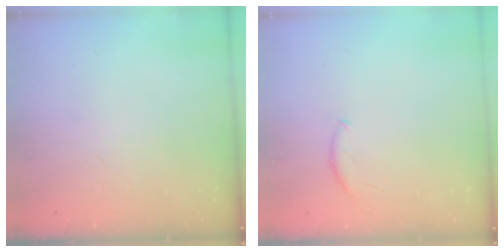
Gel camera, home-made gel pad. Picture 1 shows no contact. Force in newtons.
{"total": 5.3, "press": 5.2, "slide": 0.6}